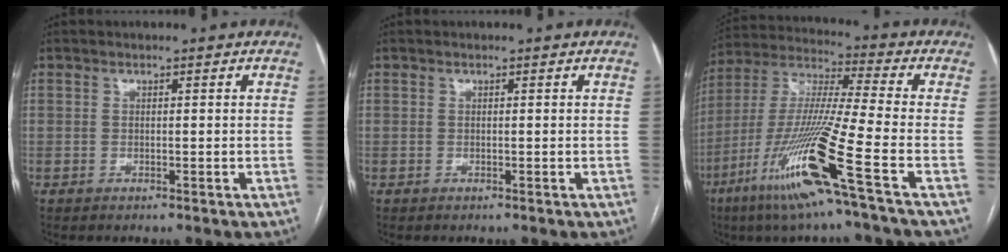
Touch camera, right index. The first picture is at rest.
{"total": 0.0}
{"total": 18.2, "force": [-8.4, -1.3, 16.0], "torque": [-0.341, -0.039, -0.167]}